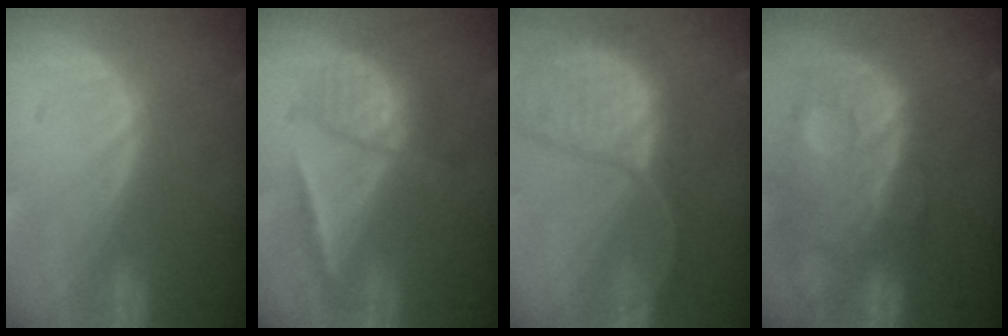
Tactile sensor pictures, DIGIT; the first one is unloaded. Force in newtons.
{"total": 6.9, "press": 5.9, "slide": 3.6}
{"total": 11.8, "press": 9.8, "slide": 6.6}
{"total": 13.4, "press": 11.0, "slide": 7.6}